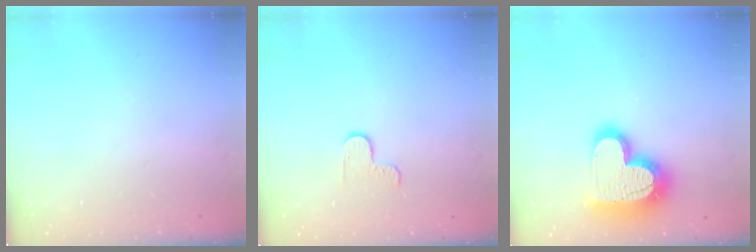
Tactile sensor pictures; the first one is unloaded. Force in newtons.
{"total": 3.3, "press": 3.3, "slide": 0.4}
{"total": 21.1, "press": 21.0, "slide": 1.9}